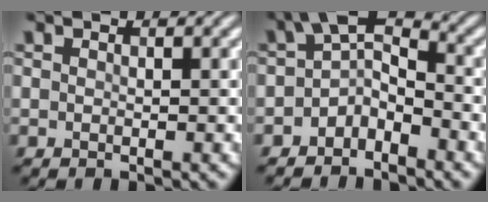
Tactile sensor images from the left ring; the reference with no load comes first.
{"total": 3.9, "force": [-1.5, 2.2, 2.8], "torque": [-0.043, 0.008, -0.036]}